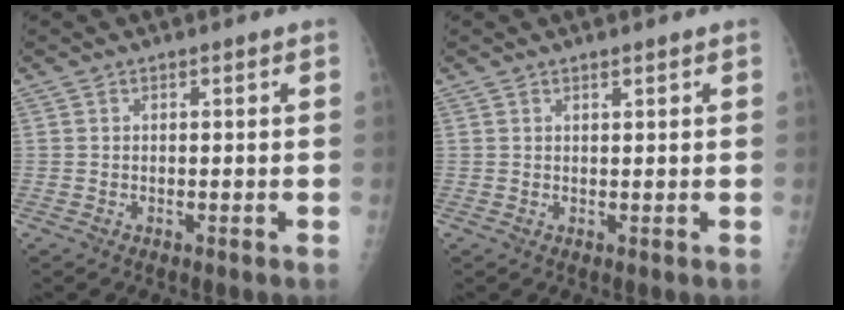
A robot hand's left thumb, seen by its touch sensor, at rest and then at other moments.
{"total": 1.0, "force": [0.8, 0.2, 0.6], "torque": [-0.008, -0.005, 0.015]}